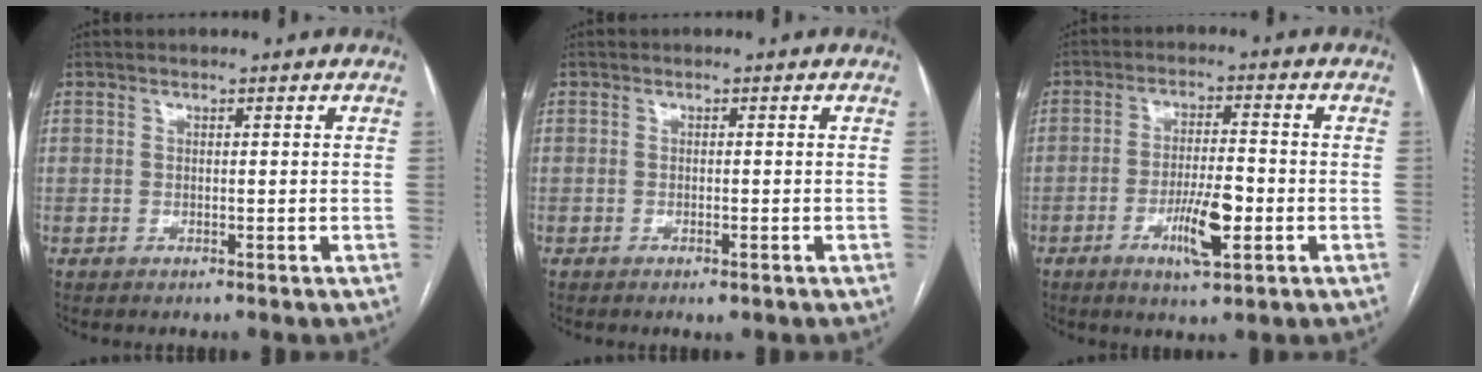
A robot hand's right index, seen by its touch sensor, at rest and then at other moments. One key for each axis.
{"total": 1.3, "fx": -0.9, "fy": 0.3, "fz": 1.0, "tx": -0.015, "ty": -0.002, "tz": -0.009}
{"total": 7.2, "fx": -2.6, "fy": 1.3, "fz": 6.5, "tx": -0.124, "ty": -0.004, "tz": -0.040}